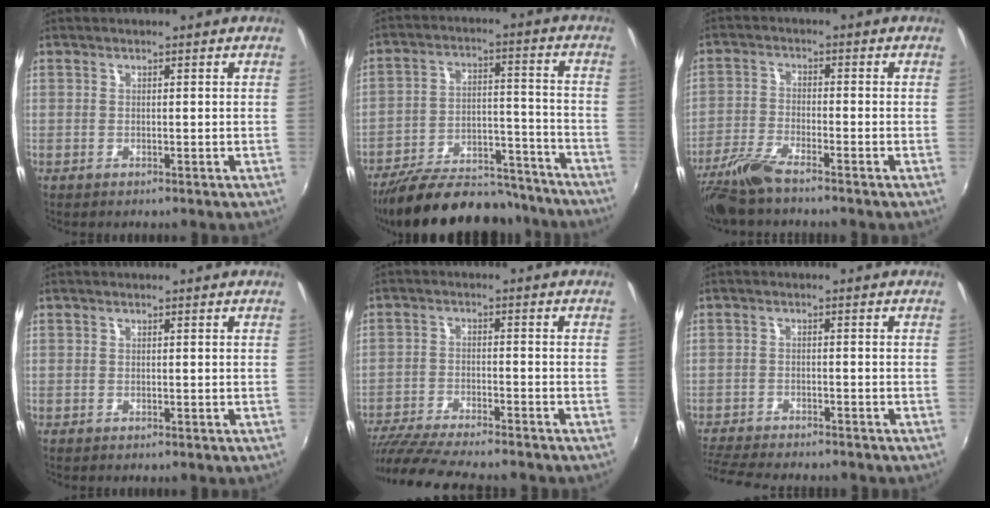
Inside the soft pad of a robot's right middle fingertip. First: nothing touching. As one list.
[{"total": 24.8, "force": [-21.1, 8.4, 10.0], "torque": [-0.188, 0.014, -0.289]}, {"total": 7.4, "force": [-6.0, 1.2, 4.2], "torque": [-0.099, -0.013, -0.122]}, {"total": 0.0}, {"total": 15.7, "force": [-13.8, 2.0, 7.1], "torque": [-0.151, -0.030, -0.229]}, {"total": 10.8, "force": [-9.8, 1.9, 4.1], "torque": [-0.109, -0.023, -0.163]}]